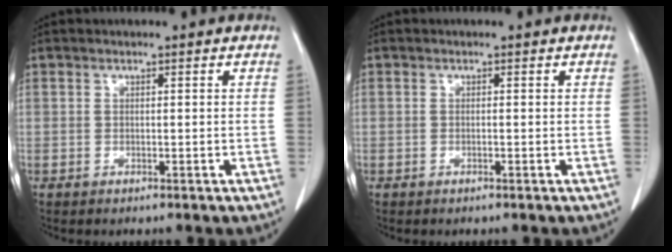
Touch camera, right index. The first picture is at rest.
{"total": 0.0}